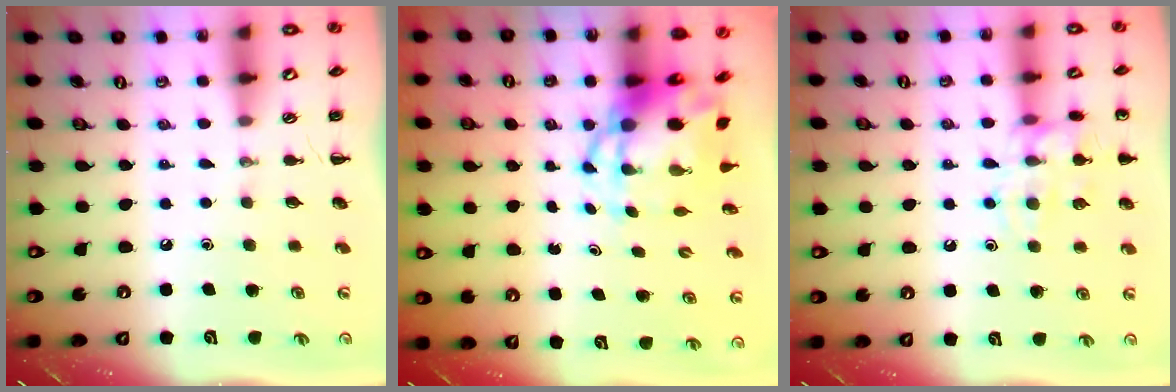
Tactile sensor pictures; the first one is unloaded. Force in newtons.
{"total": 6.4, "press": 6.1, "slide": 1.9}
{"total": 13.8, "press": 13.7, "slide": 1.5}